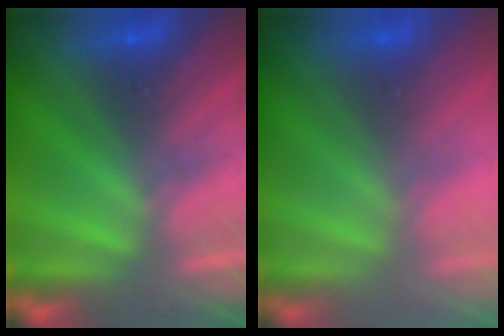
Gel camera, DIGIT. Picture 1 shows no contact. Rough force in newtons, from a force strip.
{"total": 2.9}